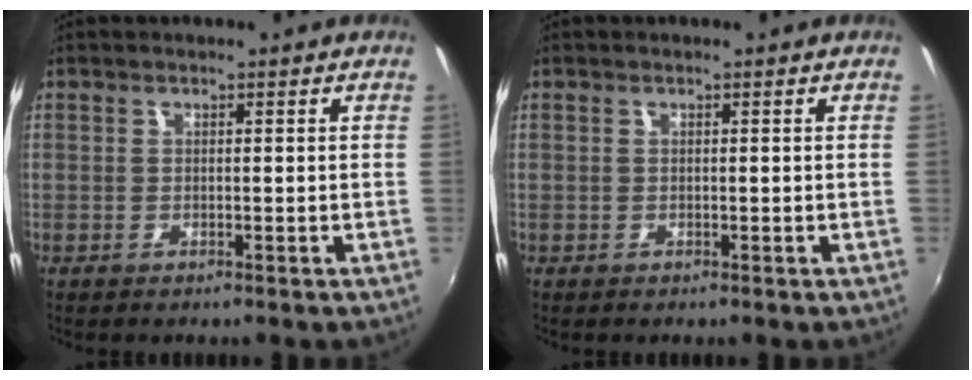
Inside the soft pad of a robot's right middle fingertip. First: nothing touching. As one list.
[{"total": 0.0}]